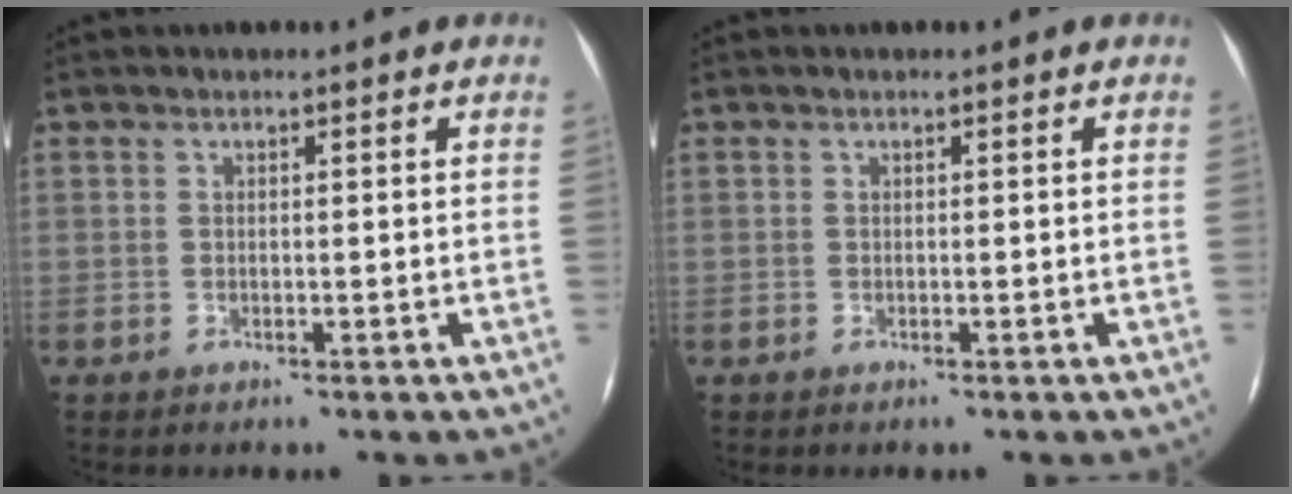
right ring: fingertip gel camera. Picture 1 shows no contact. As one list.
[{"total": 0.0}]